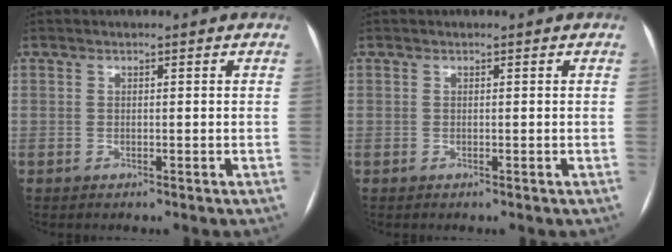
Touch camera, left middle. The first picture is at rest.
{"total": 0.0}